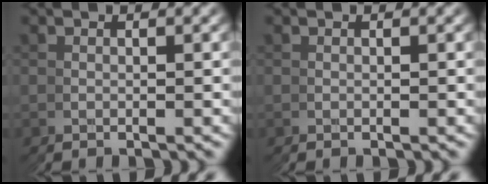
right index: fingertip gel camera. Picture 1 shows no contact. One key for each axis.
{"total": 0.0}